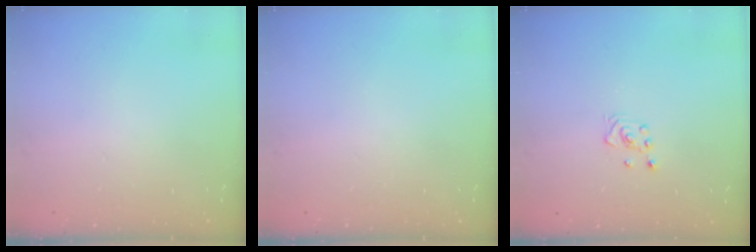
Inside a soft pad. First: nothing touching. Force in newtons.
{"total": 0.0}
{"total": 2.8, "press": 2.6, "slide": 1.0}